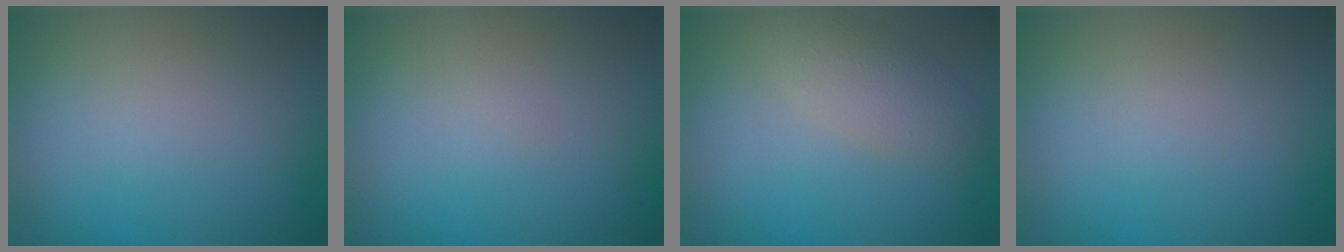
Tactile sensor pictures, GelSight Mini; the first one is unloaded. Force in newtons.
{"total": 0.0}
{"total": 2.8, "press": 2.8, "slide": 0.1}
{"total": 0.0}